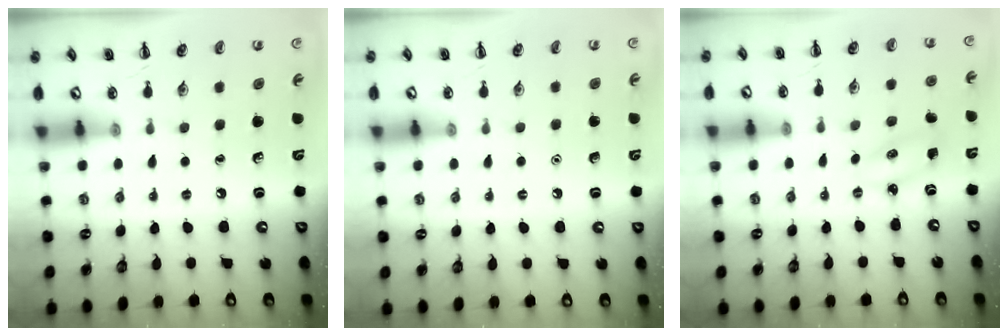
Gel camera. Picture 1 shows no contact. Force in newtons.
{"total": 1.6, "press": 1.6, "slide": 0.1}
{"total": 2.8, "press": 2.8, "slide": 0.6}